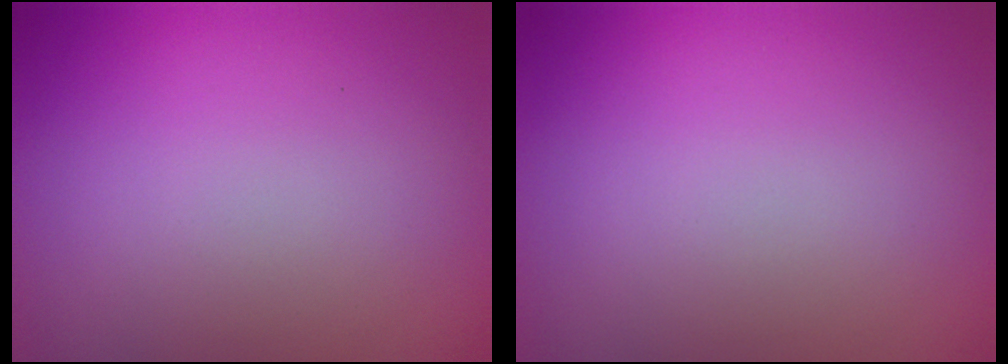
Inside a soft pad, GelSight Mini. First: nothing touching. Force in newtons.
{"total": 0.0}